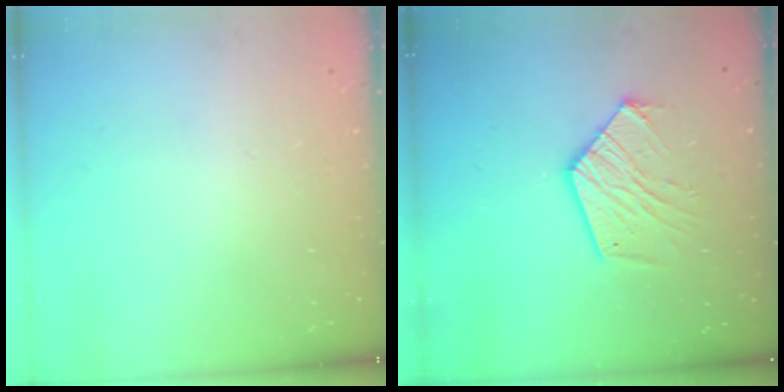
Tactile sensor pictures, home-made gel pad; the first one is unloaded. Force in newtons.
{"total": 13.4, "press": 13.3, "slide": 1.2}